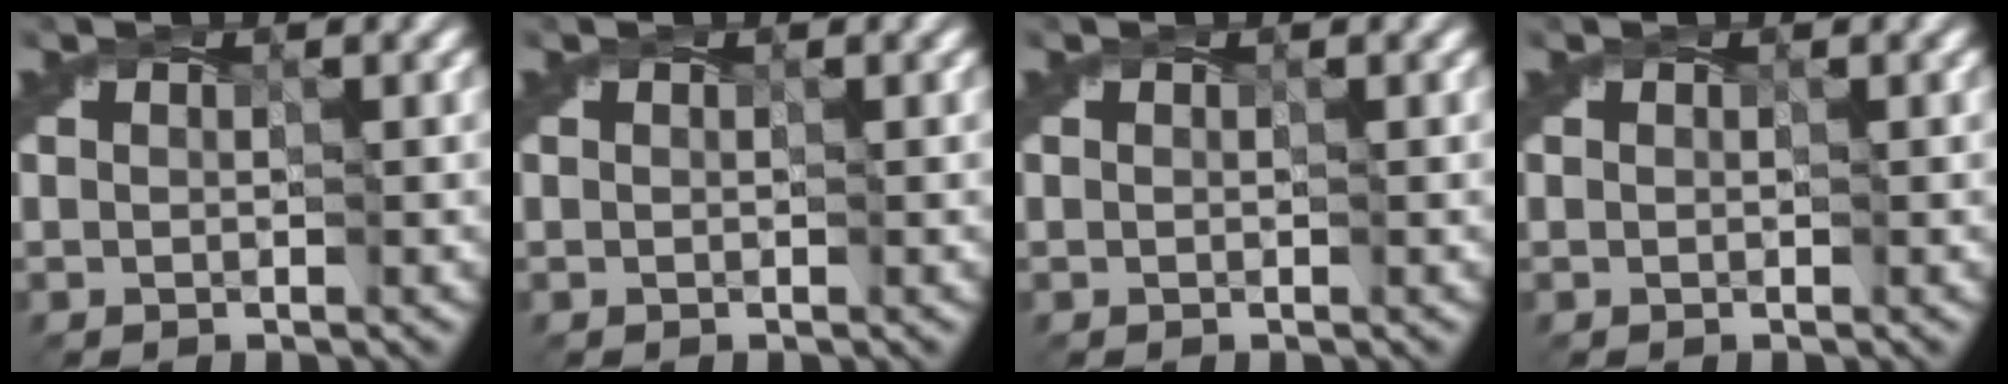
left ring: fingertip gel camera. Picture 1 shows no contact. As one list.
[{"total": 0.0}, {"total": 0.0}, {"total": 0.0}]